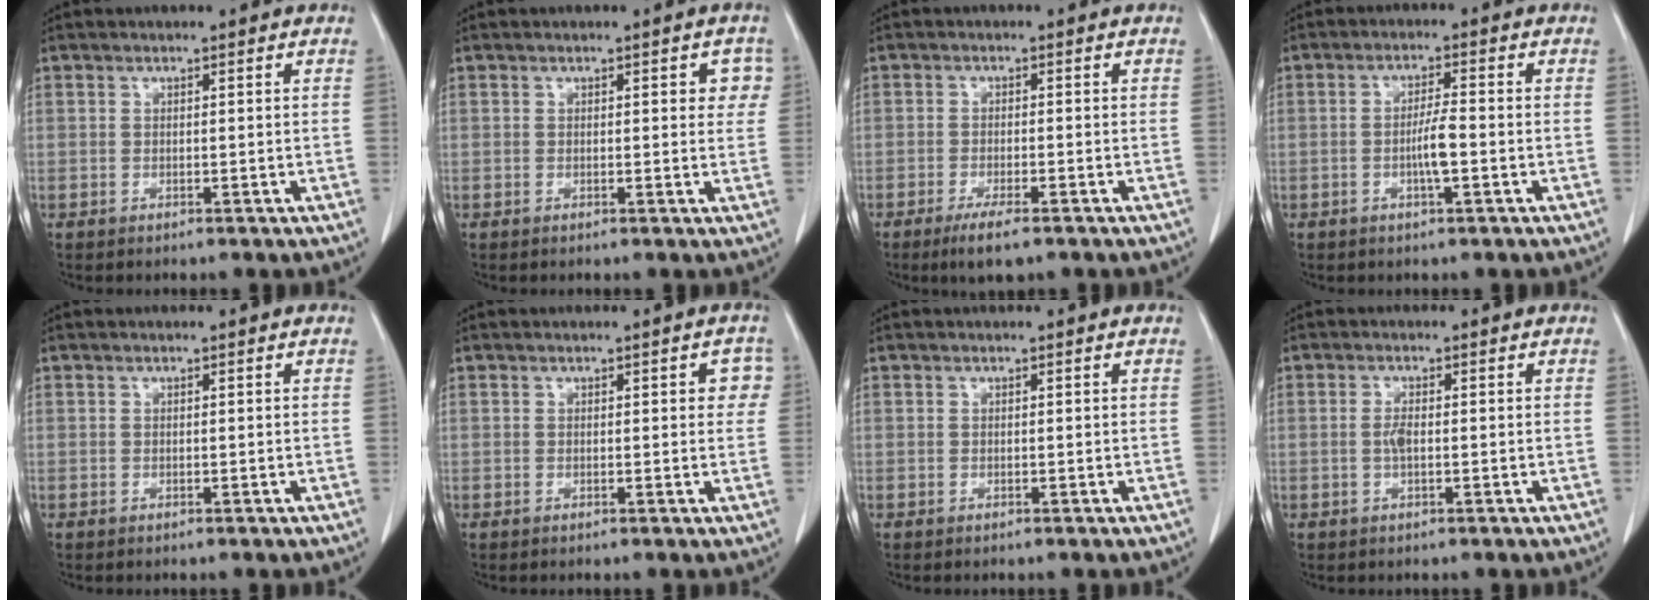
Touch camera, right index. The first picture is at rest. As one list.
[{"total": 3.3, "force": [1.0, 1.5, 2.8], "torque": [-0.020, 0.008, 0.006]}, {"total": 4.6, "force": [-3.1, 0.7, 3.3], "torque": [-0.060, -0.009, -0.051]}, {"total": 3.8, "force": [-1.0, 0.2, 3.7], "torque": [-0.070, -0.001, -0.019]}, {"total": 0.0}, {"total": 2.9, "force": [0.8, 1.3, 2.5], "torque": [-0.014, 0.007, 0.003]}, {"total": 0.0}, {"total": 1.8, "force": [-0.2, 0.4, 1.7], "torque": [-0.040, 0.001, -0.004]}]